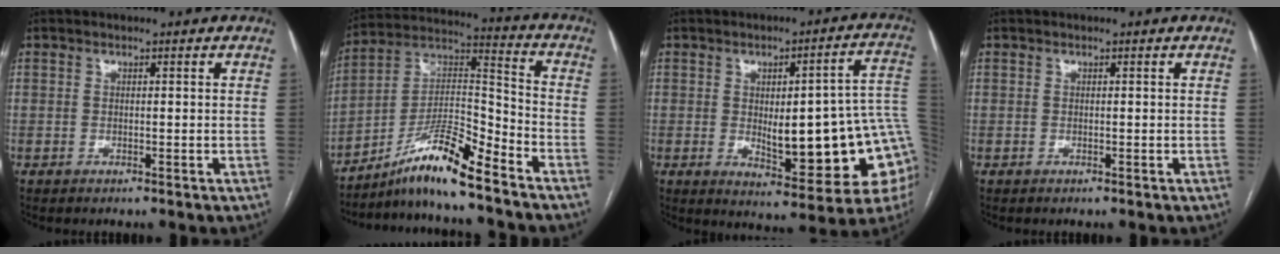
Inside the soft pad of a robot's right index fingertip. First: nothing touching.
{"total": 12.6, "force": [-9.6, 0.4, 8.2], "torque": [-0.153, 0.013, -0.173]}
{"total": 20.4, "force": [-1.5, 5.2, 19.7], "torque": [-0.185, 0.023, 0.002]}
{"total": 0.0}